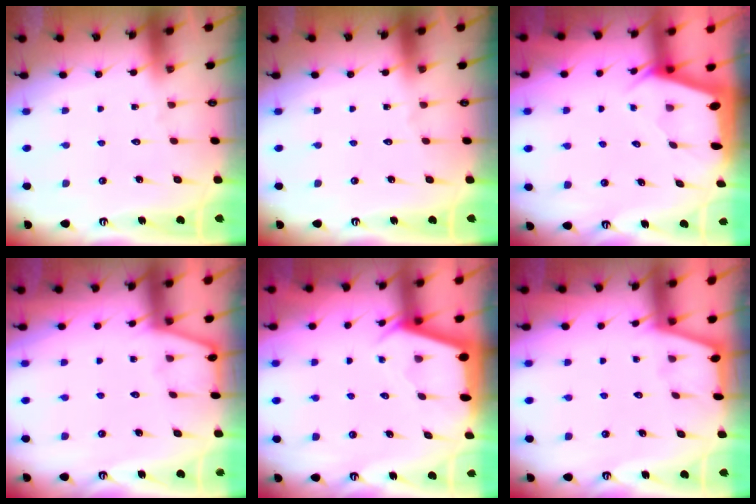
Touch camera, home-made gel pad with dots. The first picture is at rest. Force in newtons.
{"total": 0.0}
{"total": 2.0, "press": 2.0, "slide": 0.3}
{"total": 2.6, "press": 2.6, "slide": 0.4}
{"total": 2.2, "press": 2.2, "slide": 0.3}
{"total": 1.3, "press": 1.2, "slide": 0.2}